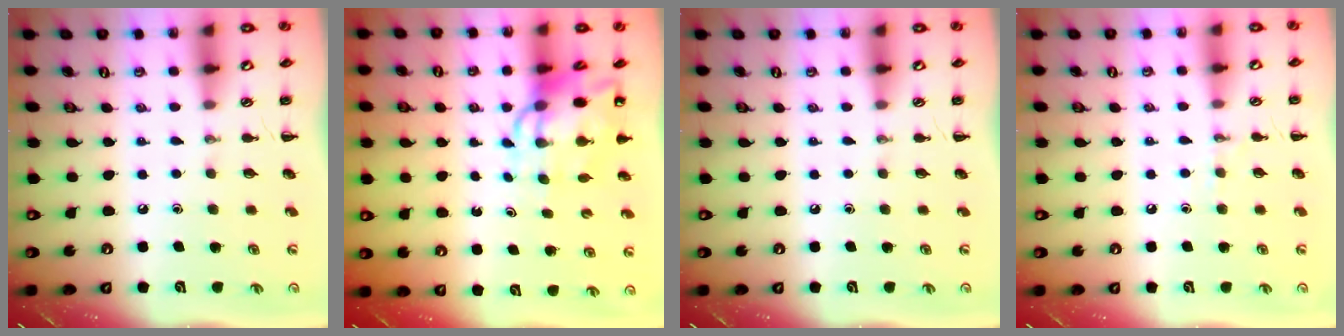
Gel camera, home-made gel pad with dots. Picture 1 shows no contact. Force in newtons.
{"total": 9.7, "press": 9.3, "slide": 2.7}
{"total": 0.0}
{"total": 5.0, "press": 4.9, "slide": 1.2}